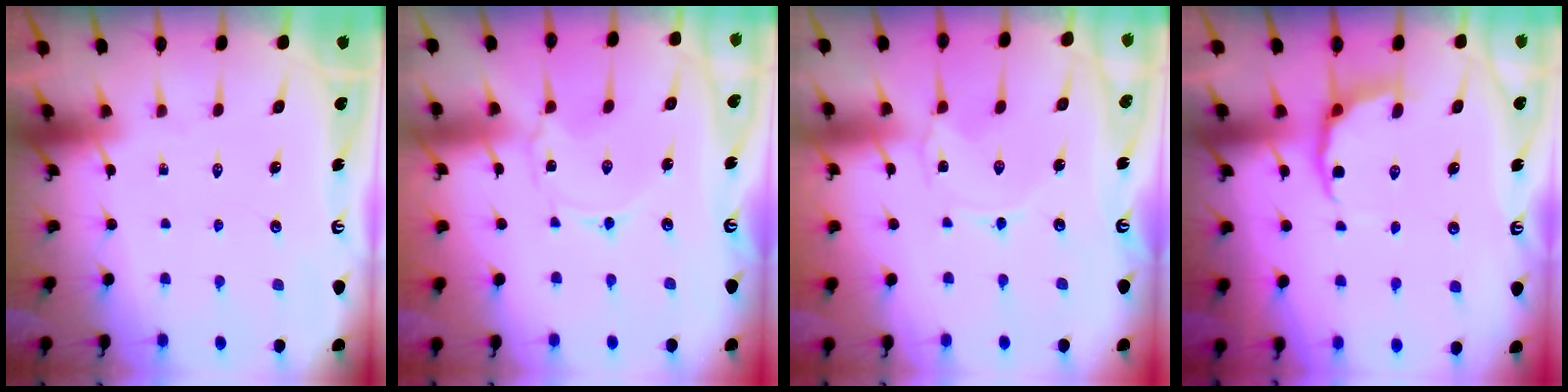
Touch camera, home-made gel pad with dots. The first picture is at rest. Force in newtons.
{"total": 1.0, "press": 1.0, "slide": 0.2}
{"total": 0.0}
{"total": 5.2, "press": 4.3, "slide": 2.8}